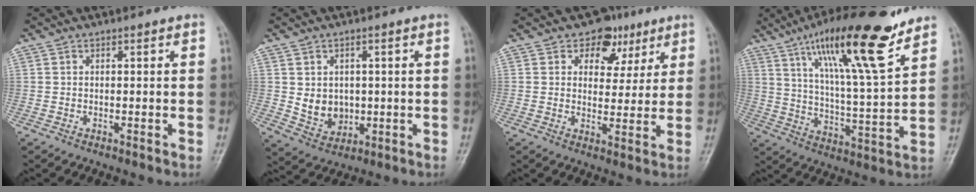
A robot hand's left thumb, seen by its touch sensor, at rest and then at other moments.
{"total": 6.6, "force": [0.1, 5.5, 3.6], "torque": [-0.026, -0.005, 0.016]}
{"total": 7.9, "force": [4.2, 6.0, 3.1], "torque": [0.005, -0.009, 0.054]}
{"total": 20.0, "force": [12.7, 3.3, 15.1], "torque": [-0.230, -0.055, 0.213]}